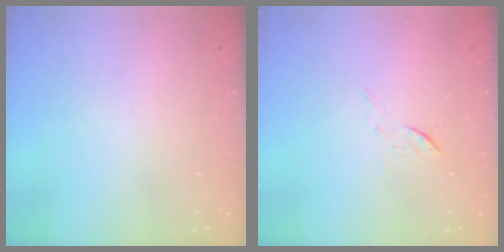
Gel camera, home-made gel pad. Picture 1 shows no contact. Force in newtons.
{"total": 5.3, "press": 5.3, "slide": 0.6}